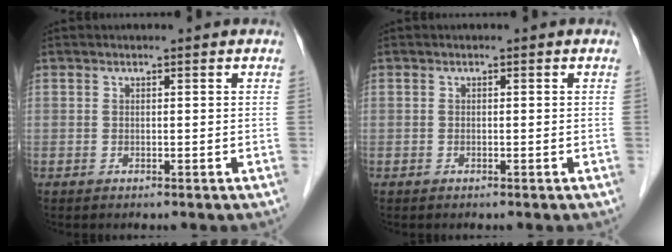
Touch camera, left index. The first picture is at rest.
{"total": 0.0}